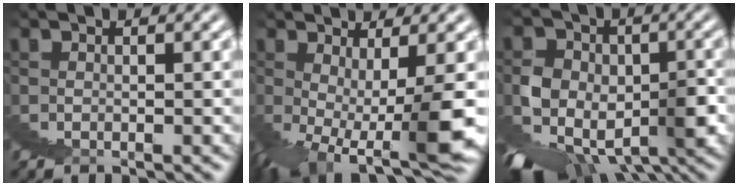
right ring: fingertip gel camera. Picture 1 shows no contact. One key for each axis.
{"total": 5.0, "fx": -2.0, "fy": -1.2, "fz": 4.4, "tx": -0.034, "ty": 0.005, "tz": -0.023}
{"total": 8.9, "fx": -2.9, "fy": 5.6, "fz": 6.2, "tx": -0.076, "ty": -0.030, "tz": -0.032}